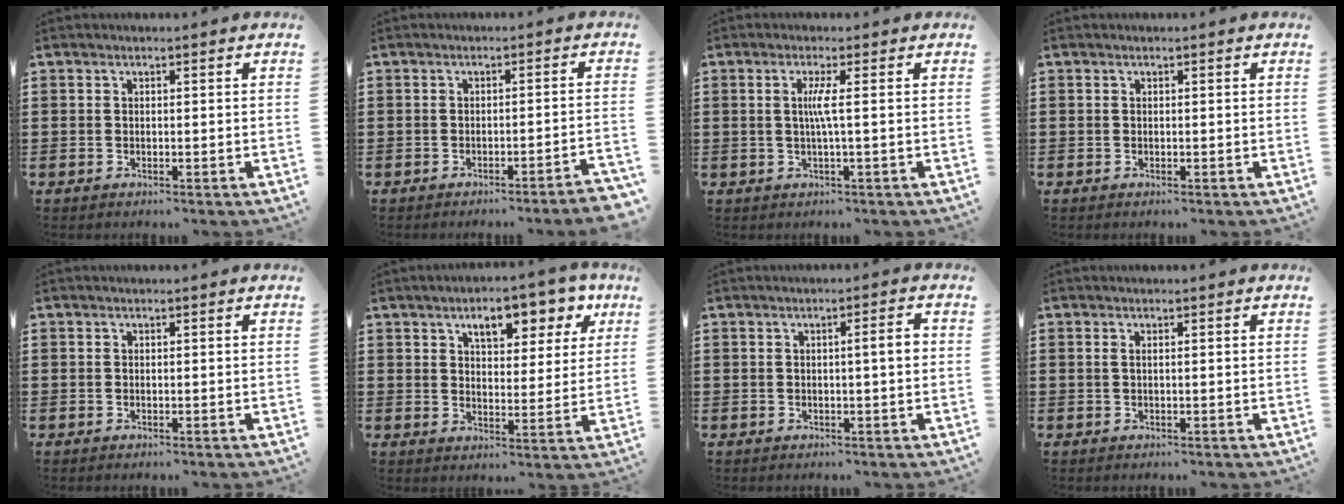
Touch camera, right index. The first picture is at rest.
{"total": 2.2, "force": [-1.9, -0.4, 1.1], "torque": [-0.018, -0.003, -0.038]}
{"total": 3.0, "force": [0.1, -0.5, 3.0], "torque": [-0.057, -0.008, -0.003]}
{"total": 0.0}
{"total": 0.0}
{"total": 7.9, "force": [5.2, 3.2, 4.9], "torque": [-0.076, -0.012, 0.083]}
{"total": 2.4, "force": [0.2, 0.2, 2.4], "torque": [-0.035, -0.005, -0.001]}
{"total": 0.6, "force": [0.0, 0.0, 0.6], "torque": [-0.011, -0.001, 0.001]}